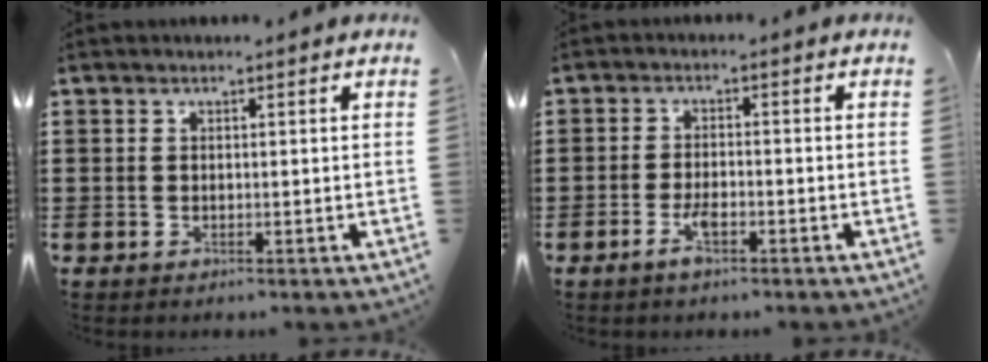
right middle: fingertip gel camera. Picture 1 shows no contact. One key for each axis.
{"total": 3.5, "fx": -1.8, "fy": 0.9, "fz": 2.8, "tx": -0.063, "ty": -0.002, "tz": -0.037}